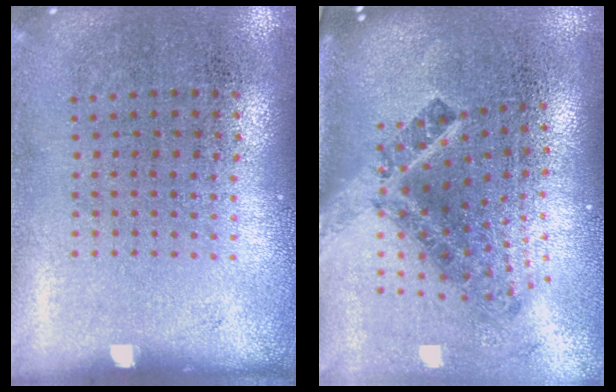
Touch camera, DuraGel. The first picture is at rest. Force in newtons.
{"total": 2.8, "press": 1.6, "slide": 2.2}